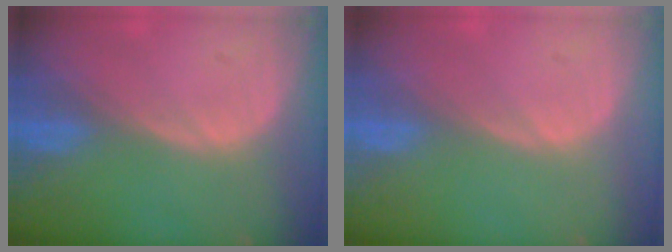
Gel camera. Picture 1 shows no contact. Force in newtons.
{"total": 0.0}